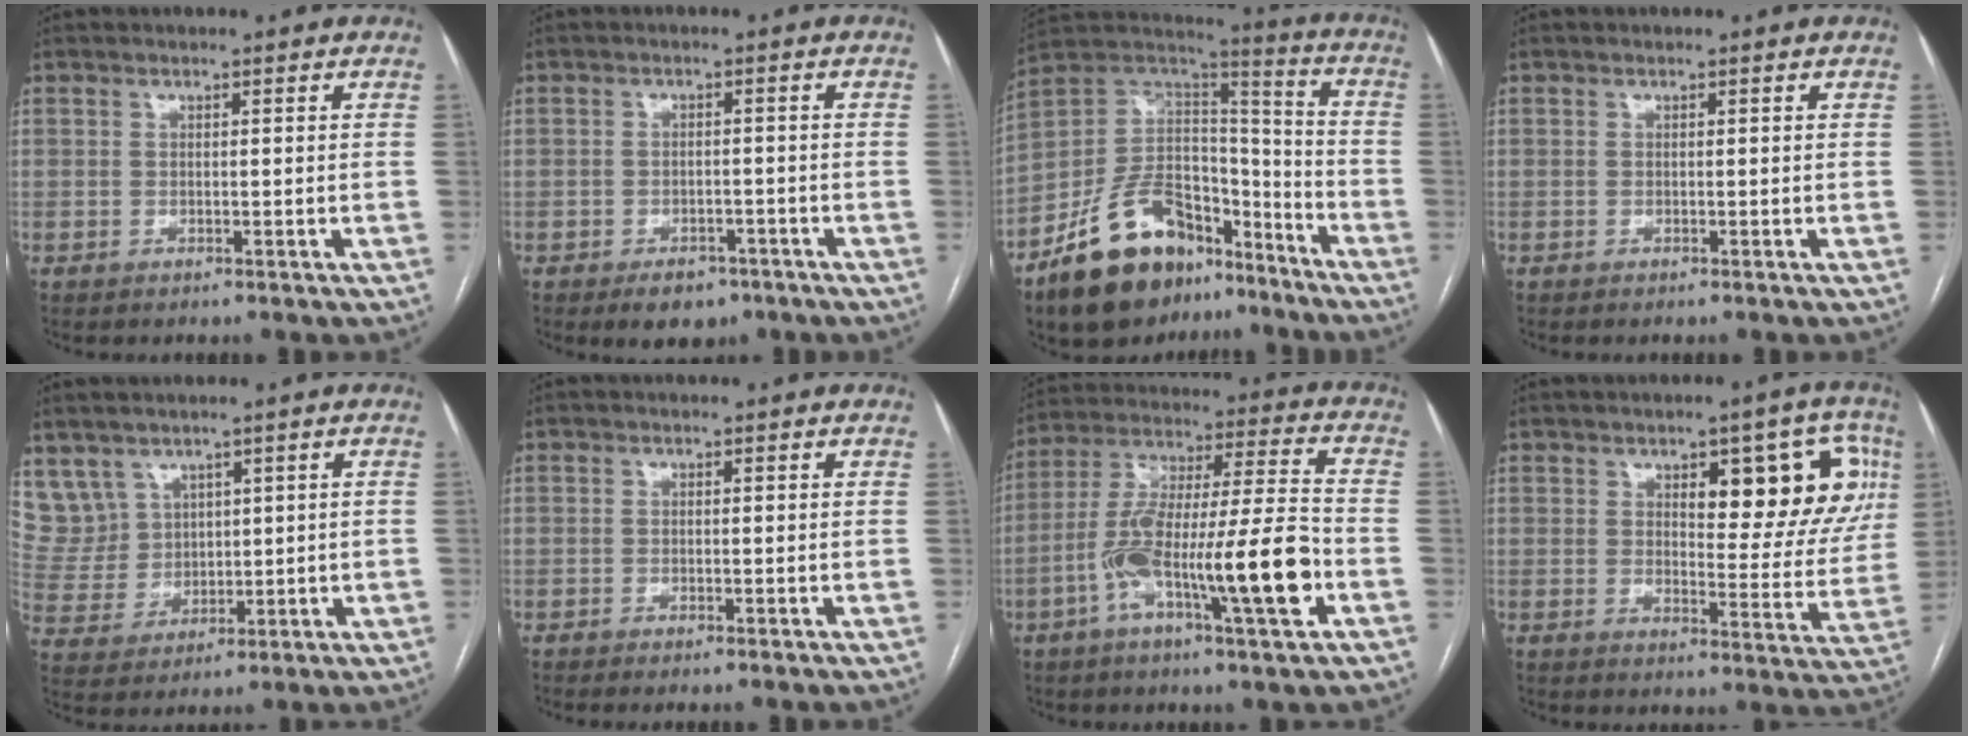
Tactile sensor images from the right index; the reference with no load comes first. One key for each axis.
{"total": 4.9, "fx": -3.3, "fy": 3.0, "fz": 2.1, "tx": -0.027, "ty": 0.003, "tz": -0.040}
{"total": 20.7, "fx": -13.9, "fy": 10.8, "fz": 10.8, "tx": -0.207, "ty": 0.045, "tz": -0.234}
{"total": 0.0}
{"total": 8.3, "fx": 5.2, "fy": 6.4, "fz": 0.6, "tx": -0.026, "ty": 0.028, "tz": 0.123}
{"total": 0.6, "fx": -0.4, "fy": -0.1, "fz": 0.5, "tx": -0.010, "ty": -0.001, "tz": -0.008}
{"total": 18.4, "fx": -6.4, "fy": 1.5, "fz": 17.2, "tx": -0.308, "ty": 0.004, "tz": -0.109}
{"total": 13.3, "fx": 5.1, "fy": 4.8, "fz": 11.4, "tx": -0.119, "ty": 0.014, "tz": 0.066}